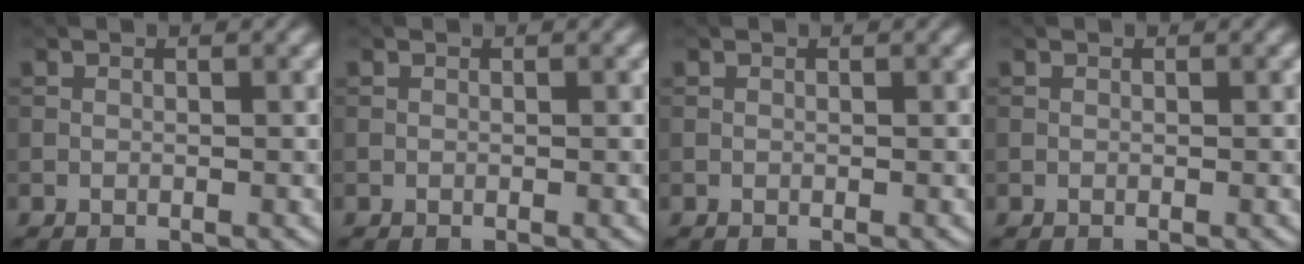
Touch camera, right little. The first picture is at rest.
{"total": 0.0}
{"total": 0.0}
{"total": 0.0}